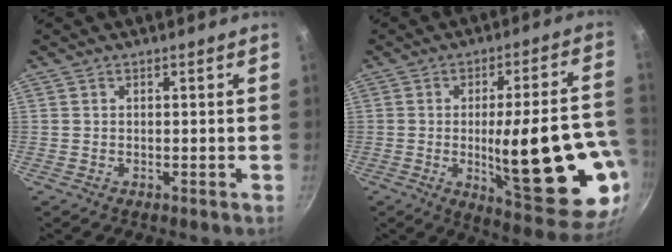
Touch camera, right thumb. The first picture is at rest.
{"total": 24.0, "force": [-4.7, 6.9, 22.5], "torque": [-0.291, 0.000, -0.049]}